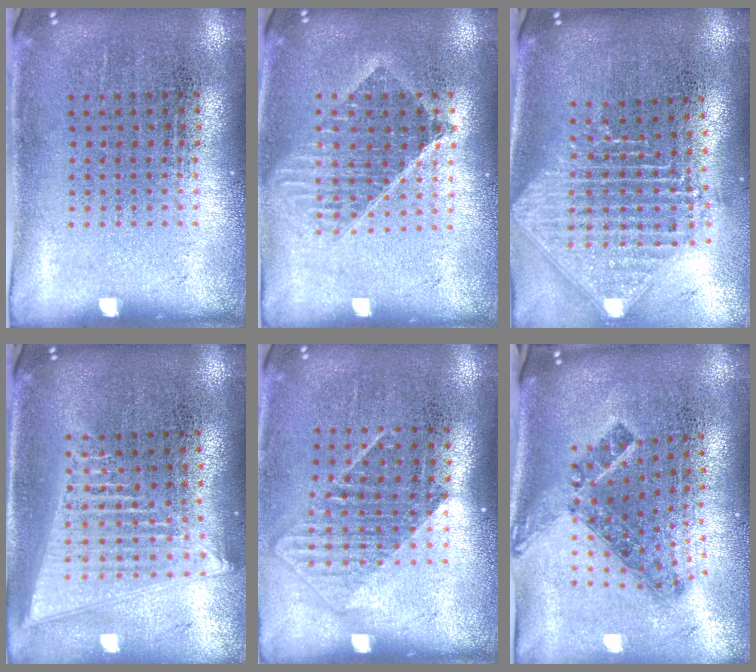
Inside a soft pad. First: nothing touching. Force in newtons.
{"total": 1.5, "press": 1.3, "slide": 0.7}
{"total": 2.4, "press": 1.8, "slide": 1.5}
{"total": 2.1, "press": 1.8, "slide": 1.1}
{"total": 1.3, "press": 0.9, "slide": 0.8}
{"total": 1.5, "press": 1.1, "slide": 1.0}